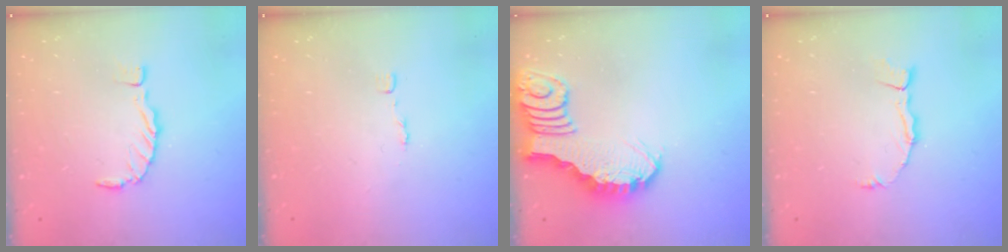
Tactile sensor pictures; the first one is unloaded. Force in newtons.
{"total": 1.8, "press": 1.8, "slide": 0.1}
{"total": 2.8, "press": 2.8, "slide": 0.4}
{"total": 3.6, "press": 3.6, "slide": 0.2}